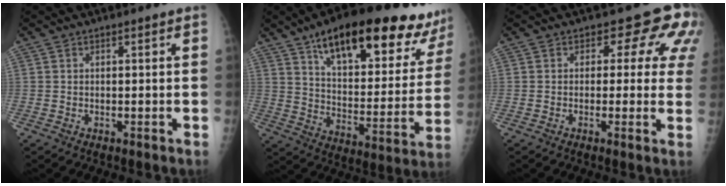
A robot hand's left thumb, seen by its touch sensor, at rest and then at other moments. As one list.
[{"total": 27.8, "force": [18.3, 9.5, 18.7], "torque": [-0.233, -0.048, 0.269]}, {"total": 8.1, "force": [3.6, 5.1, 5.2], "torque": [-0.018, -0.010, 0.021]}]